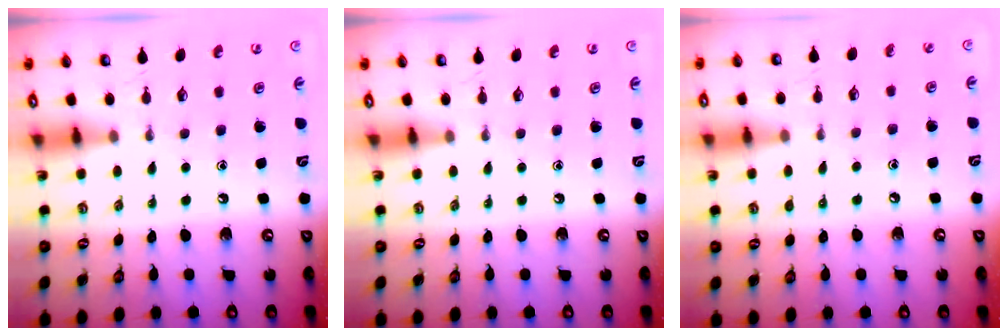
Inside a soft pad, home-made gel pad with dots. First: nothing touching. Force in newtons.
{"total": 0.0}
{"total": 3.4, "press": 3.3, "slide": 0.4}